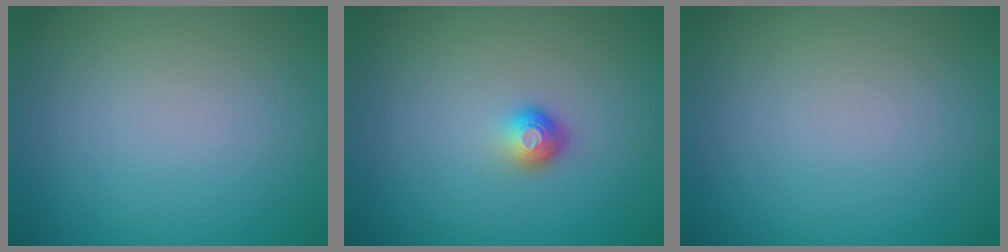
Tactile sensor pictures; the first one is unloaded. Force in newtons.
{"total": 1.6, "press": 1.1, "slide": 1.2}
{"total": 0.0}